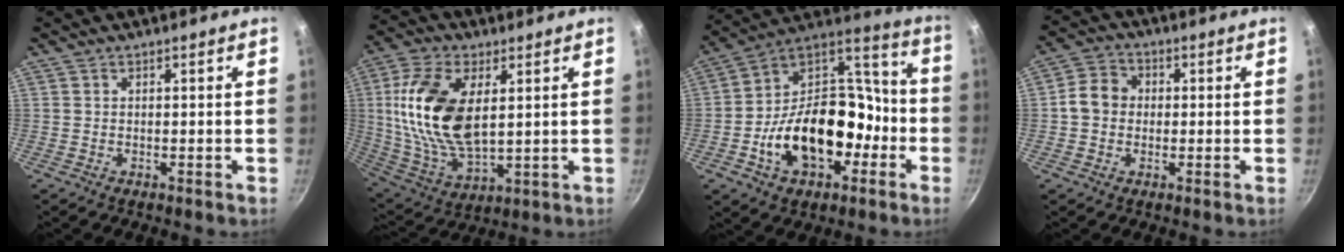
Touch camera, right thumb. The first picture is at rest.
{"total": 19.3, "force": [3.8, 10.3, 15.8], "torque": [-0.306, -0.010, 0.079]}
{"total": 23.3, "force": [-7.2, 15.7, 15.7], "torque": [-0.223, 0.081, -0.114]}
{"total": 6.2, "force": [0.0, 5.4, 3.1], "torque": [-0.033, 0.013, -0.016]}